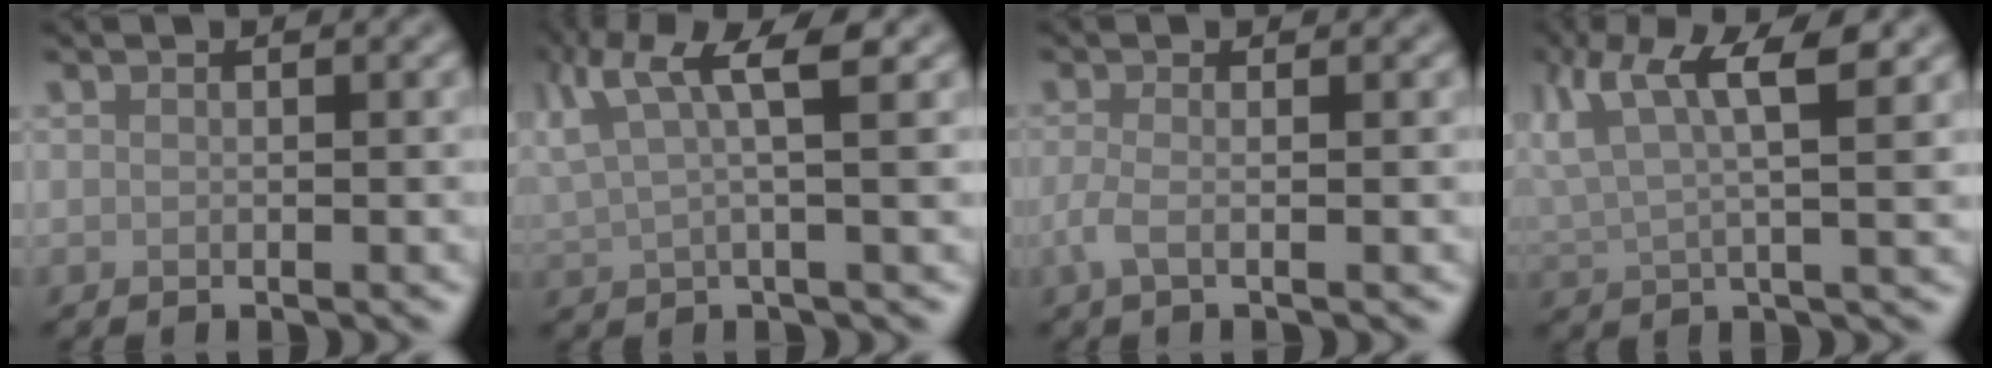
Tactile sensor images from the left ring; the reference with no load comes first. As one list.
[{"total": 6.2, "force": [3.1, 1.4, 5.1], "torque": [-0.109, 0.011, 0.062]}, {"total": 1.9, "force": [-0.4, 0.5, 1.8], "torque": [-0.041, -0.005, -0.015]}, {"total": 7.9, "force": [4.0, 2.2, 6.4], "torque": [-0.130, 0.011, 0.073]}]